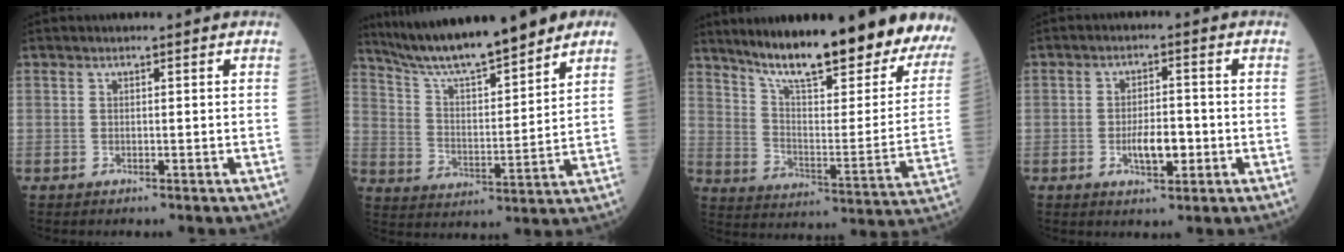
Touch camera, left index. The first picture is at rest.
{"total": 16.2, "force": [13.8, 1.4, 8.4], "torque": [-0.141, 0.008, 0.234]}
{"total": 26.8, "force": [22.9, 3.4, 13.6], "torque": [-0.203, -0.073, 0.306]}
{"total": 5.0, "force": [-1.4, 1.9, 4.4], "torque": [-0.079, 0.001, -0.021]}